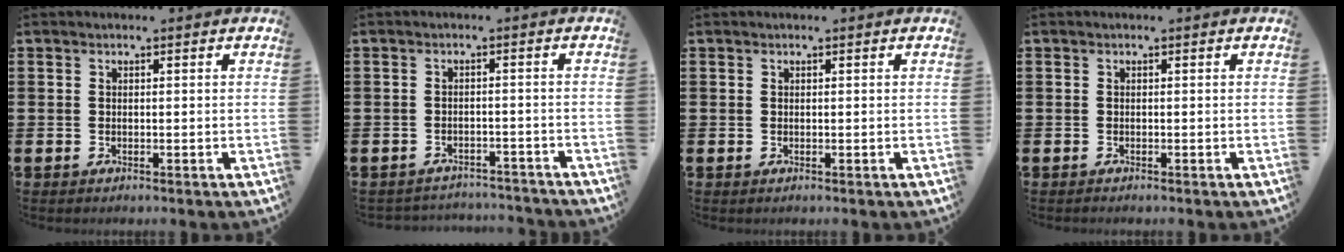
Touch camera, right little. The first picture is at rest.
{"total": 2.1, "force": [-2.0, 0.1, -0.1], "torque": [-0.005, 0.002, -0.045]}
{"total": 0.0}
{"total": 0.0}